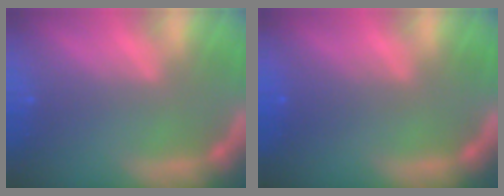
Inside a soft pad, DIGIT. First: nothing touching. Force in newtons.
{"total": 2.0}